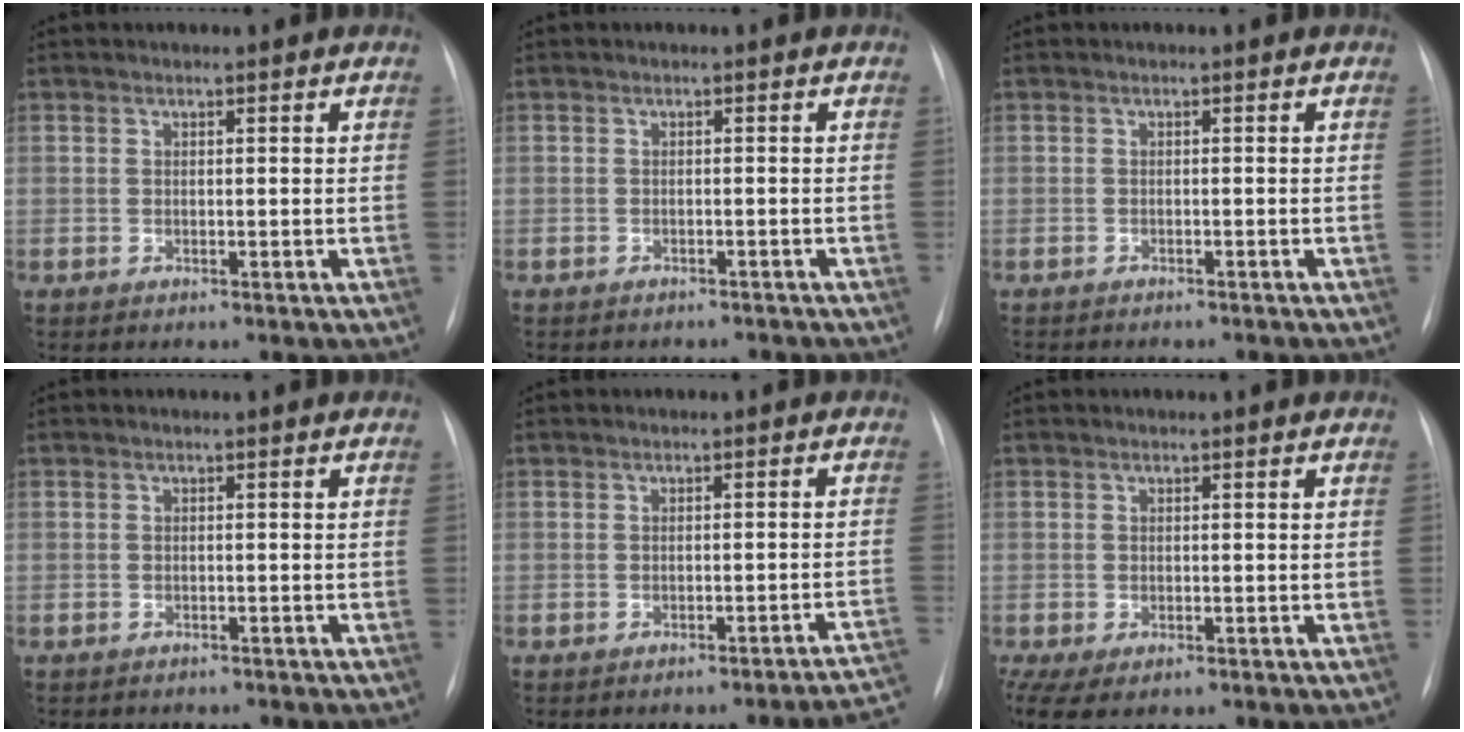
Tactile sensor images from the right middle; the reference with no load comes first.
{"total": 5.7, "force": [-5.2, 2.0, 1.3], "torque": [-0.011, 0.005, -0.056]}
{"total": 5.4, "force": [-4.7, 1.3, 2.2], "torque": [-0.024, -0.004, -0.054]}
{"total": 3.6, "force": [-3.1, 1.6, 0.7], "torque": [-0.009, 0.000, -0.038]}
{"total": 6.5, "force": [-5.9, -0.7, 2.6], "torque": [-0.008, 0.011, -0.065]}
{"total": 7.0, "force": [-3.9, 3.8, 4.4], "torque": [-0.100, -0.009, -0.057]}